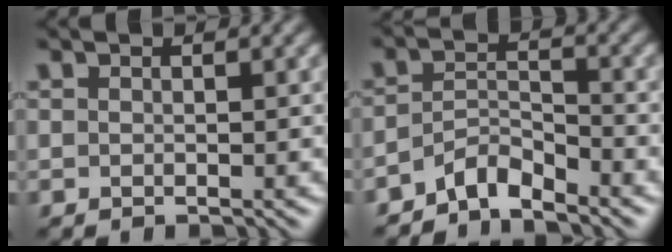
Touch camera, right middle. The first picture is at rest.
{"total": 3.2, "force": [-2.9, 0.8, 1.2], "torque": [-0.020, 0.007, -0.062]}